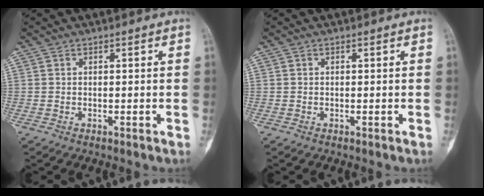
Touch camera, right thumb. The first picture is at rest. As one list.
[{"total": 0.0}]